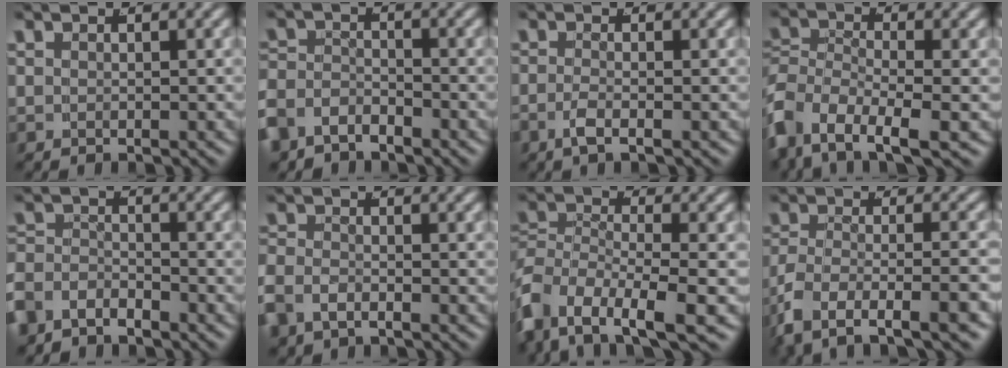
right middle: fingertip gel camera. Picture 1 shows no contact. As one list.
[{"total": 4.1, "force": [-3.1, 2.5, 0.9], "torque": [-0.032, -0.020, -0.049]}, {"total": 1.7, "force": [-1.2, 0.1, 1.2], "torque": [-0.029, -0.006, -0.019]}, {"total": 7.4, "force": [-3.3, 5.1, 4.3], "torque": [-0.131, -0.046, -0.044]}, {"total": 4.2, "force": [-3.1, 2.6, 1.1], "torque": [-0.032, -0.018, -0.050]}, {"total": 2.9, "force": [-1.5, 2.1, 1.3], "torque": [-0.045, -0.017, -0.021]}, {"total": 8.1, "force": [-3.8, 5.2, 4.9], "torque": [-0.141, -0.051, -0.049]}, {"total": 6.6, "force": [-4.2, 2.4, 4.5], "torque": [-0.103, -0.032, -0.052]}]